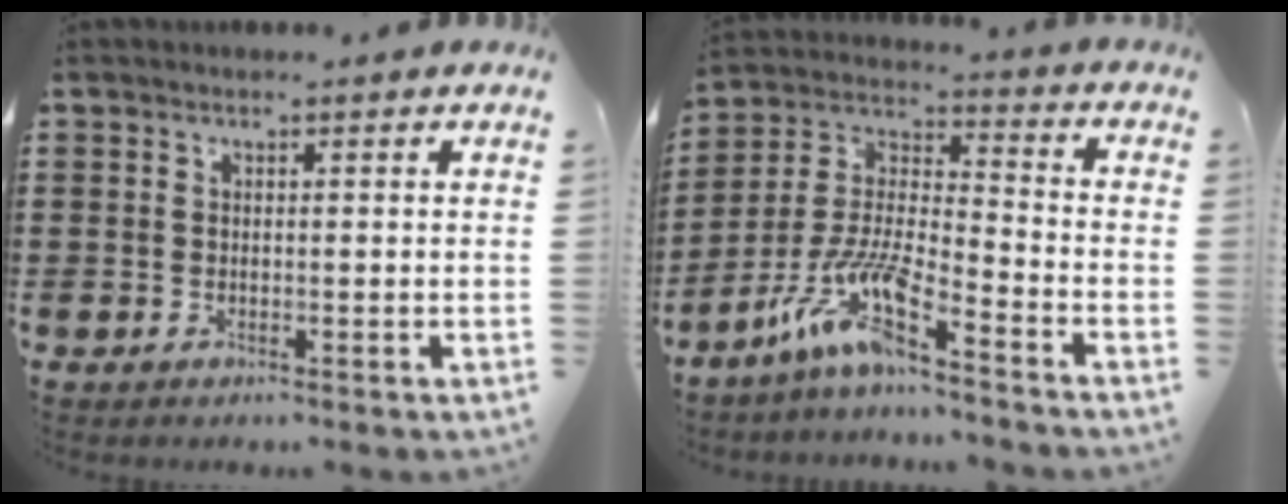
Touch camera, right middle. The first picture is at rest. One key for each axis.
{"total": 10.8, "fx": -8.2, "fy": 1.3, "fz": 6.9, "tx": -0.161, "ty": -0.010, "tz": -0.167}